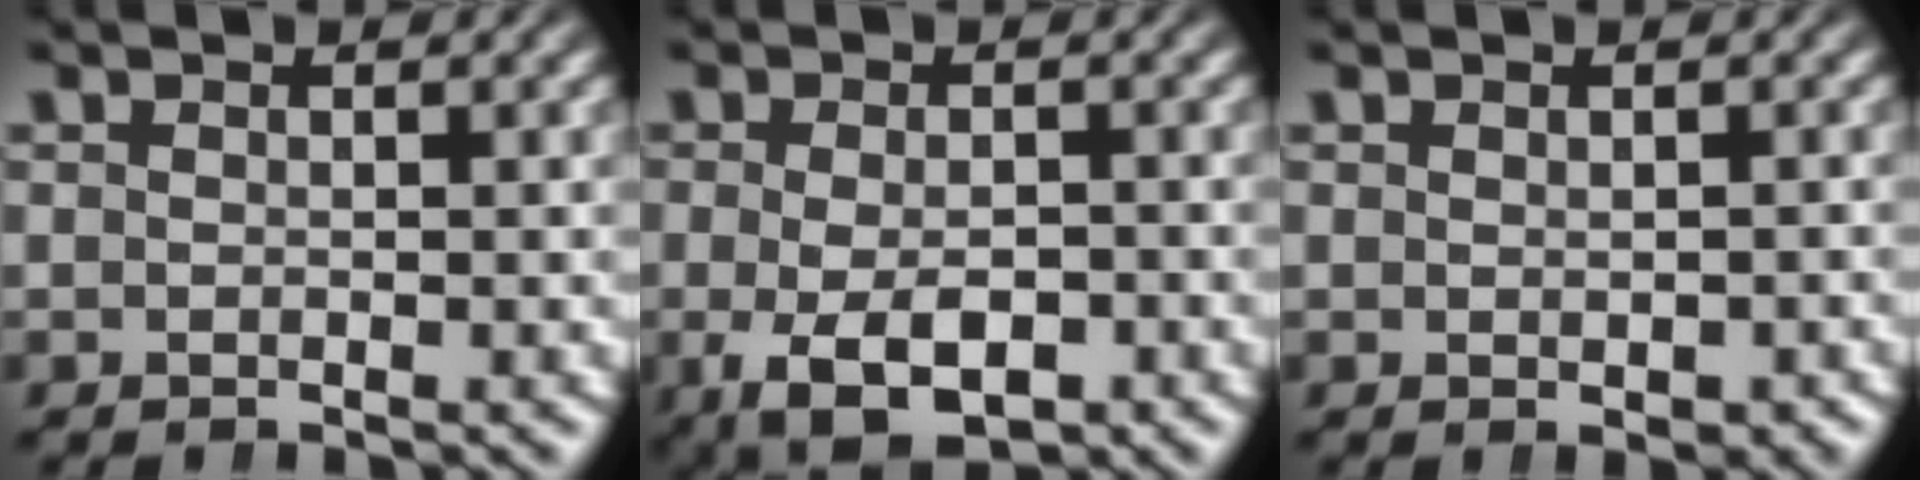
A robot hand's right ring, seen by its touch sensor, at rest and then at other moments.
{"total": 7.4, "force": [-3.7, 4.1, 5.0], "torque": [-0.092, -0.044, -0.033]}
{"total": 0.9, "force": [-0.4, 0.4, 0.7], "torque": [-0.004, -0.007, -0.001]}